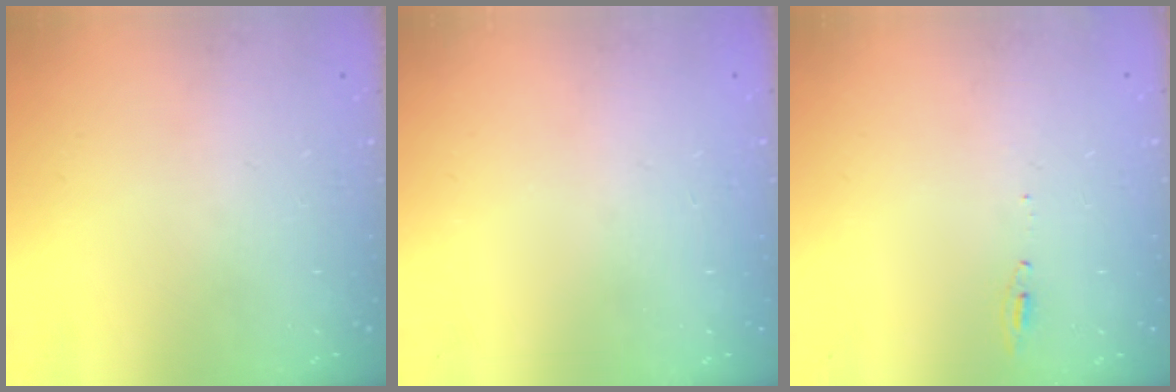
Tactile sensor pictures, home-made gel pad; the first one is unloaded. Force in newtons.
{"total": 0.0}
{"total": 4.8, "press": 4.6, "slide": 1.6}